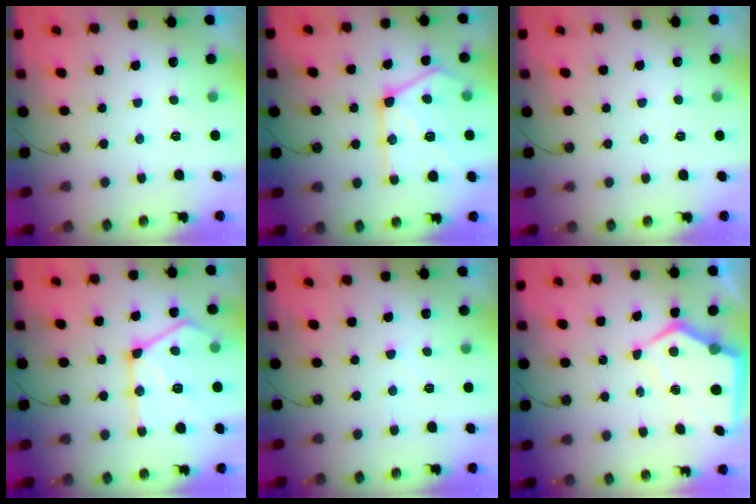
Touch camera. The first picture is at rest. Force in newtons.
{"total": 19.2, "press": 19.1, "slide": 1.7}
{"total": 4.3, "press": 4.2, "slide": 0.4}
{"total": 19.3, "press": 19.2, "slide": 2.1}
{"total": 2.8, "press": 2.7, "slide": 0.4}
{"total": 9.4, "press": 9.4, "slide": 1.1}